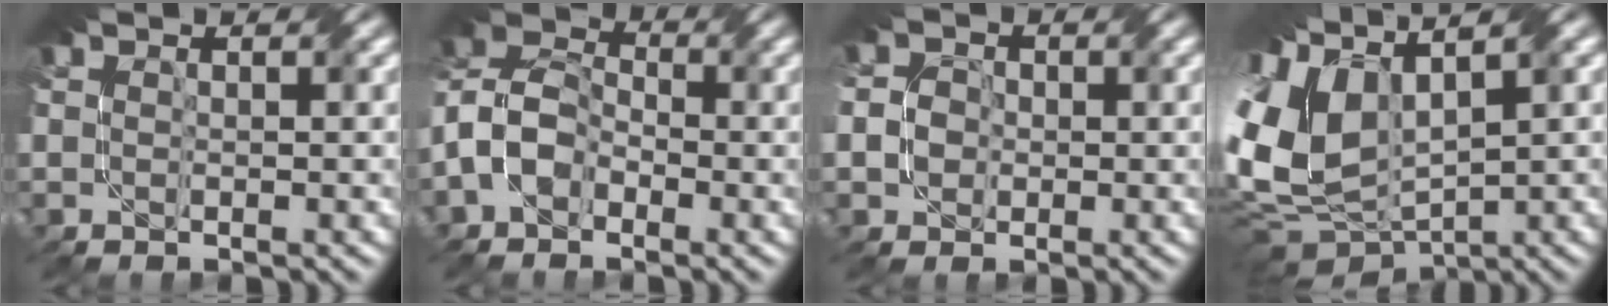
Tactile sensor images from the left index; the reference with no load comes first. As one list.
[{"total": 5.3, "force": [-2.2, 3.7, 3.1], "torque": [-0.063, 0.013, -0.059]}, {"total": 2.2, "force": [-0.7, 1.9, 0.9], "torque": [-0.014, 0.001, -0.020]}, {"total": 12.5, "force": [2.8, 7.1, 9.9], "torque": [-0.249, 0.007, 0.060]}]